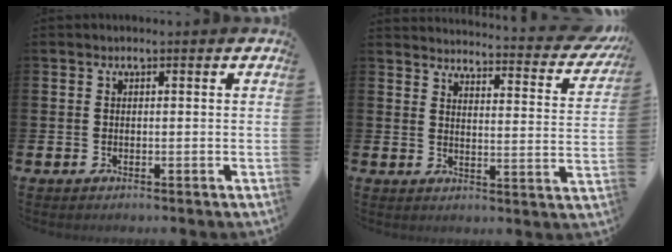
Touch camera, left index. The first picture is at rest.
{"total": 3.8, "force": [3.6, 0.3, 1.0], "torque": [-0.020, -0.042, 0.052]}